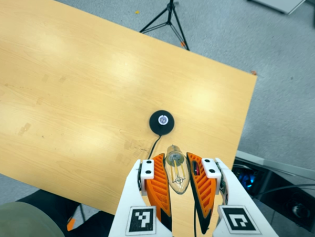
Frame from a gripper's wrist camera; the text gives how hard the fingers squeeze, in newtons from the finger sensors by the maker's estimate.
{"total": 22.2, "left": 25.6, "right": 18.8}